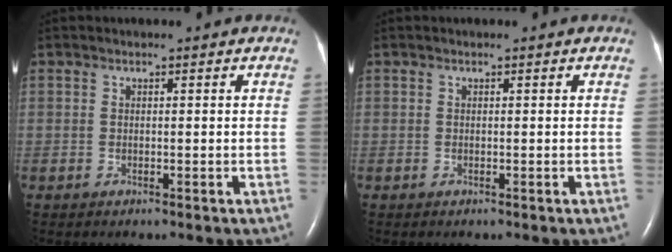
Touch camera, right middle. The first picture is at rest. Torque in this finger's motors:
{"motor_torque": [0.01, 0.00, 0.03, 0.00]}